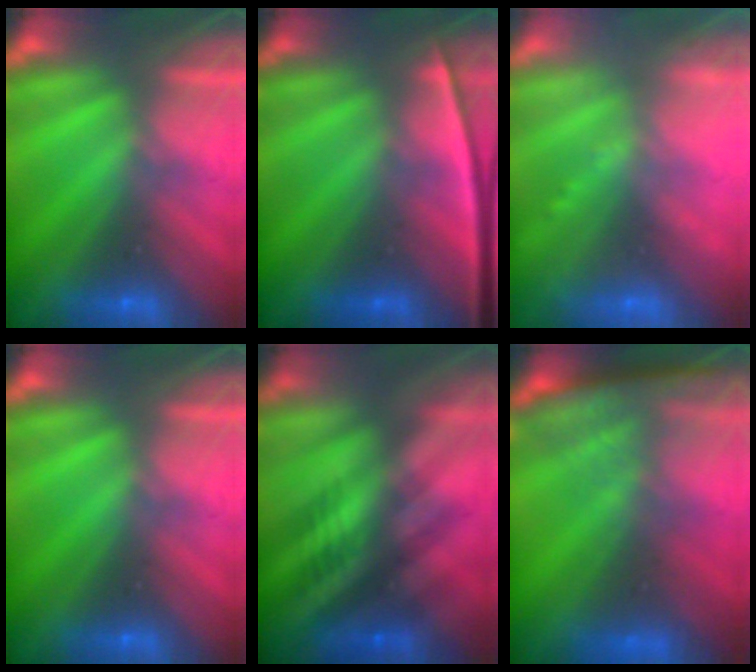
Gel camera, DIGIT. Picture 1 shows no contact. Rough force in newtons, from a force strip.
{"total": 2.3}
{"total": 2.4}
{"total": 0.0}
{"total": 2.6}
{"total": 8.8}